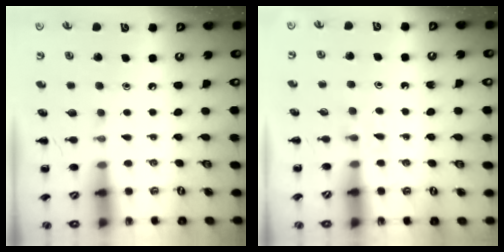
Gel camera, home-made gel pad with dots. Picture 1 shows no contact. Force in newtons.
{"total": 2.8, "press": 2.5, "slide": 1.1}